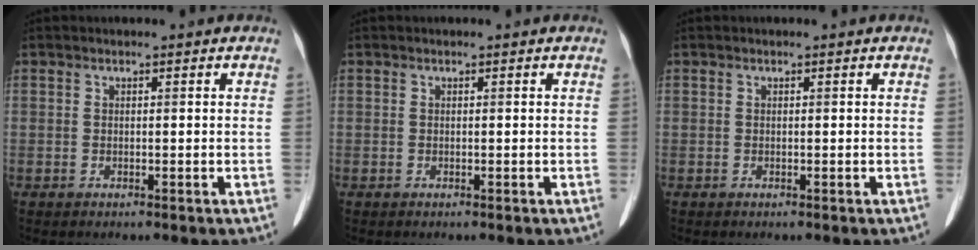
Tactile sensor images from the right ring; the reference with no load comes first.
{"total": 0.0}
{"total": 0.0}